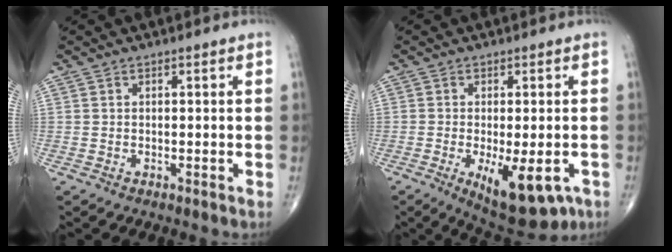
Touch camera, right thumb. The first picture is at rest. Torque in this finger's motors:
{"motor_torque": [1.46, 1.22, 0.10, -0.19, 0.28]}